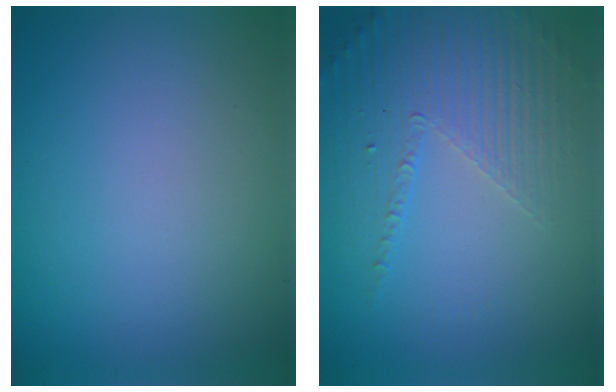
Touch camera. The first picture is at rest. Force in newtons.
{"total": 5.3, "press": 3.3, "slide": 4.2}